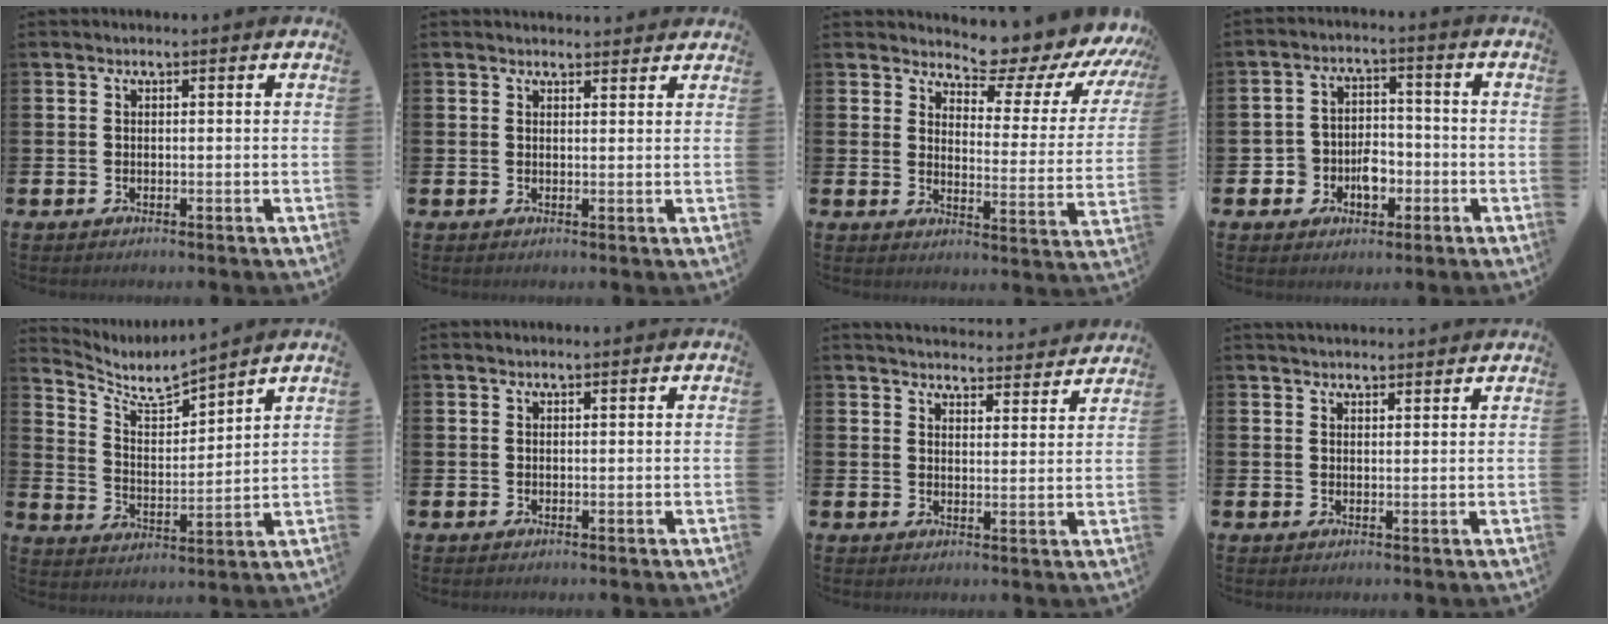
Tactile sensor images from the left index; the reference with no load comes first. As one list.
[{"total": 2.0, "force": [2.0, 0.4, -0.1], "torque": [0.008, -0.011, 0.035]}, {"total": 6.9, "force": [6.4, 1.8, 1.8], "torque": [-0.044, -0.059, 0.102]}, {"total": 4.6, "force": [-1.9, 3.8, 1.8], "torque": [-0.042, 0.008, -0.041]}, {"total": 5.3, "force": [5.1, 0.4, 1.3], "torque": [-0.056, -0.040, 0.084]}, {"total": 0.0}, {"total": 4.4, "force": [4.4, 0.6, 0.0], "torque": [-0.003, -0.033, 0.077]}, {"total": 2.4, "force": [2.4, 0.3, 0.1], "torque": [0.004, -0.012, 0.041]}]